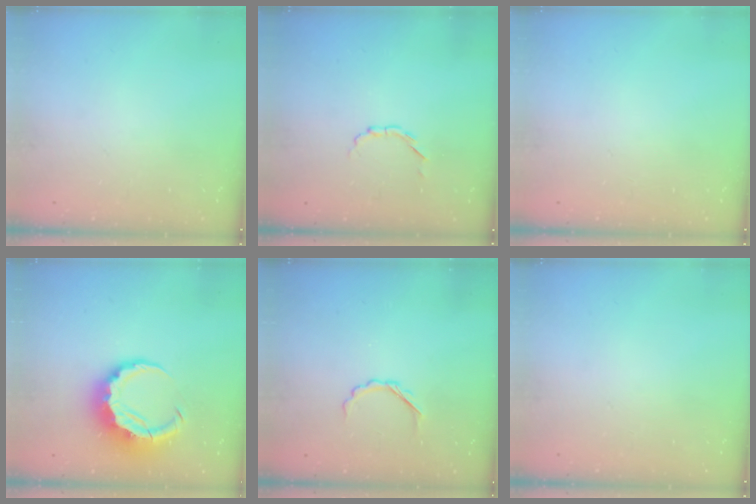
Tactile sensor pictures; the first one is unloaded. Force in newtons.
{"total": 2.3, "press": 2.2, "slide": 0.8}
{"total": 0.0}
{"total": 9.4, "press": 9.2, "slide": 1.9}
{"total": 3.8, "press": 3.7, "slide": 0.9}
{"total": 0.0}